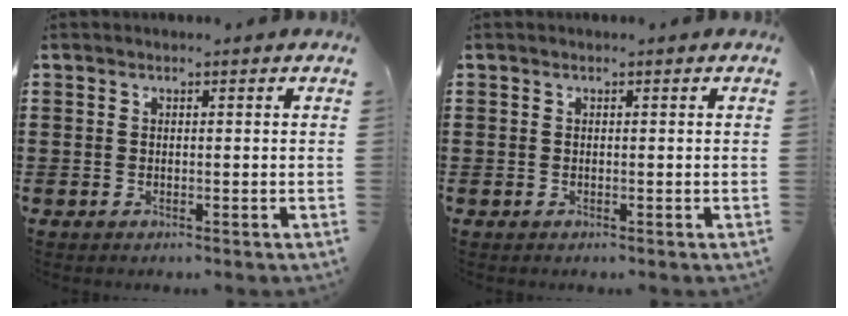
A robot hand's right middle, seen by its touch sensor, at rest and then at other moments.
{"total": 0.0}